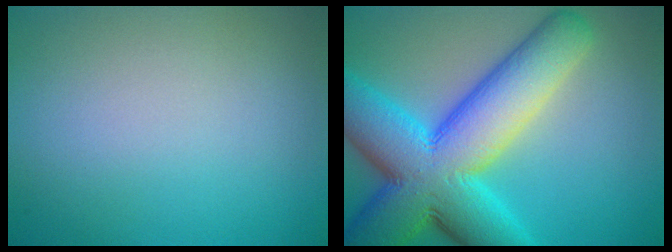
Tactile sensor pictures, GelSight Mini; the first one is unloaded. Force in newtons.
{"total": 13.9, "press": 13.9, "slide": 0.3}